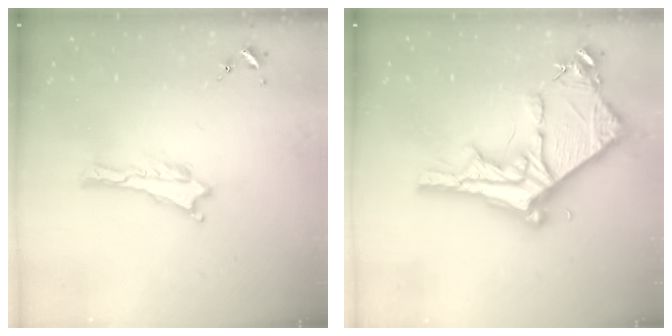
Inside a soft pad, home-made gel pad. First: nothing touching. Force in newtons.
{"total": 10.5, "press": 10.4, "slide": 1.1}